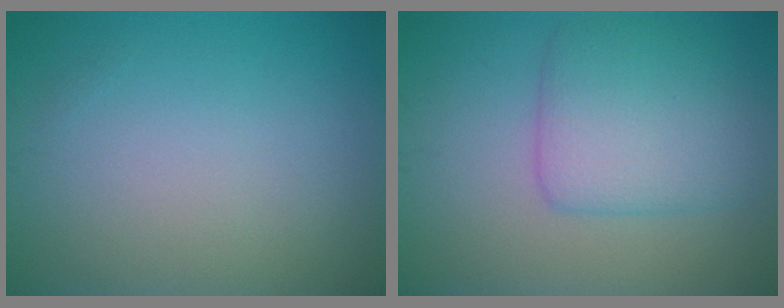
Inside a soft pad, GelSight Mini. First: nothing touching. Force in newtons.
{"total": 5.2, "press": 5.2, "slide": 0.1}